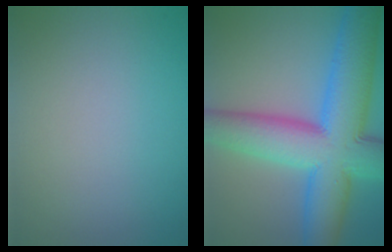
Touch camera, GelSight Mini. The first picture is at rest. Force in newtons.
{"total": 12.6, "press": 12.6, "slide": 0.4}